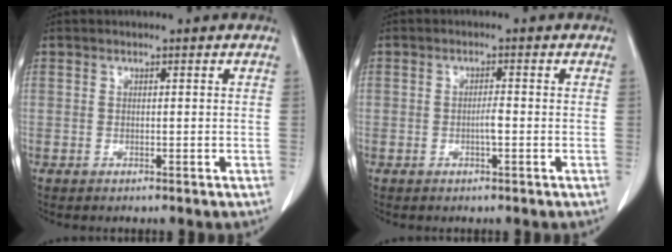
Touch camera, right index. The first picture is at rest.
{"total": 1.6, "force": [-0.5, 0.2, 1.5], "torque": [-0.029, 0.001, -0.009]}